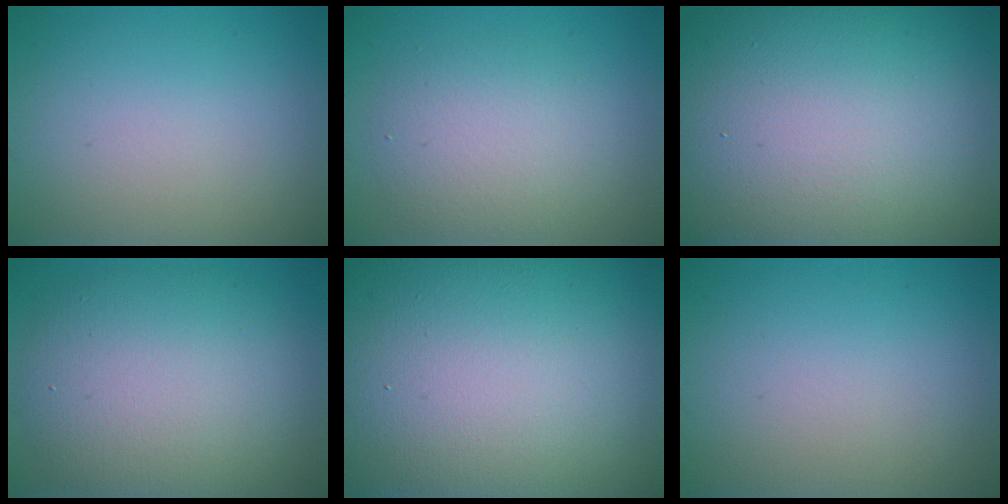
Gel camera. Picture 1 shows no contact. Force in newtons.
{"total": 2.6, "press": 2.6, "slide": 0.3}
{"total": 24.9, "press": 24.8, "slide": 1.4}
{"total": 9.3, "press": 9.3, "slide": 0.6}
{"total": 27.3, "press": 27.3, "slide": 1.3}
{"total": 0.0}